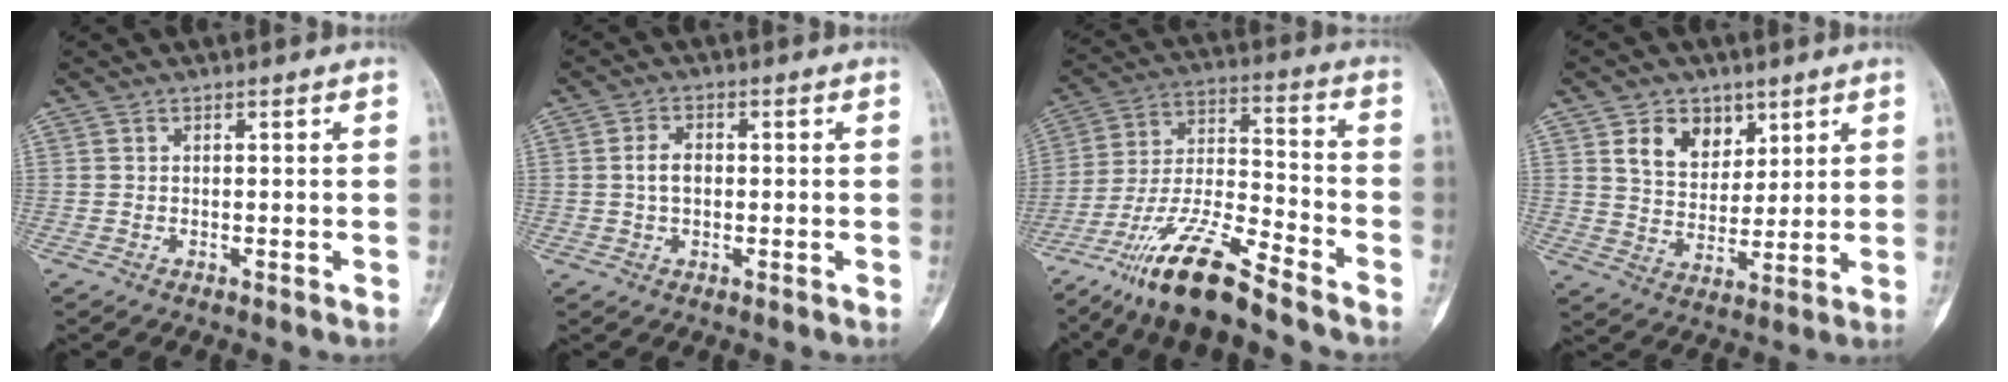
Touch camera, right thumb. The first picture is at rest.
{"total": 3.4, "force": [0.1, 2.3, 2.6], "torque": [-0.048, 0.009, 0.000]}
{"total": 15.7, "force": [-12.0, 2.3, 9.9], "torque": [-0.195, 0.070, -0.221]}
{"total": 9.1, "force": [4.6, 6.6, 4.2], "torque": [-0.041, -0.027, 0.086]}